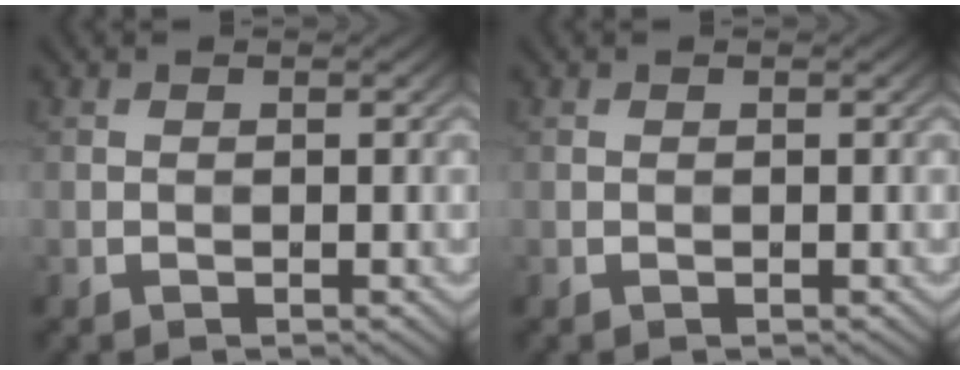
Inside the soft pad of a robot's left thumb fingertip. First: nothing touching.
{"total": 0.0}